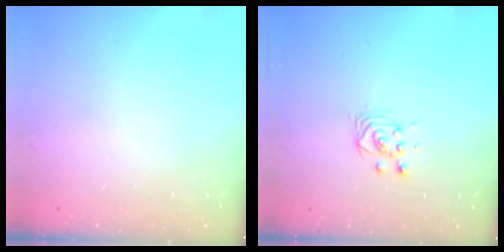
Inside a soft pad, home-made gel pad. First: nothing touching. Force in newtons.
{"total": 3.5, "press": 3.5, "slide": 0.2}